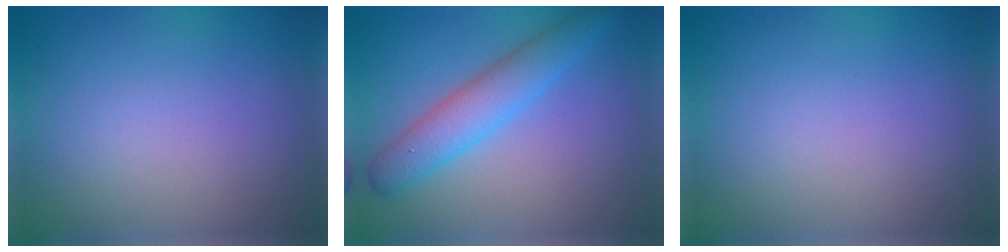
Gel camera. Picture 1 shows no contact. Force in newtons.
{"total": 3.9, "press": 3.9, "slide": 0.1}
{"total": 0.0}